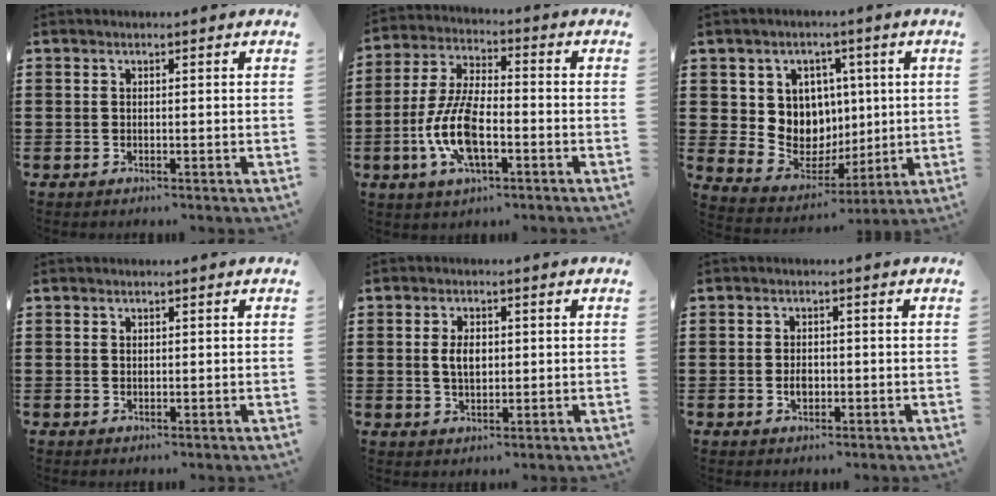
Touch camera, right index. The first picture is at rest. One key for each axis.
{"total": 10.1, "fx": -3.2, "fy": 4.2, "fz": 8.7, "tx": -0.206, "ty": -0.009, "tz": -0.065}
{"total": 8.5, "fx": 2.1, "fy": 7.9, "fz": 2.2, "tx": -0.063, "ty": -0.020, "tz": 0.045}
{"total": 0.5, "fx": 0.3, "fy": 0.4, "fz": 0.2, "tx": -0.005, "ty": 0.001, "tz": 0.006}
{"total": 3.7, "fx": 0.3, "fy": 2.1, "fz": 3.0, "tx": -0.053, "ty": 0.006, "tz": 0.002}
{"total": 2.0, "fx": -0.5, "fy": 1.3, "fz": 1.5, "tx": -0.029, "ty": 0.003, "tz": -0.009}